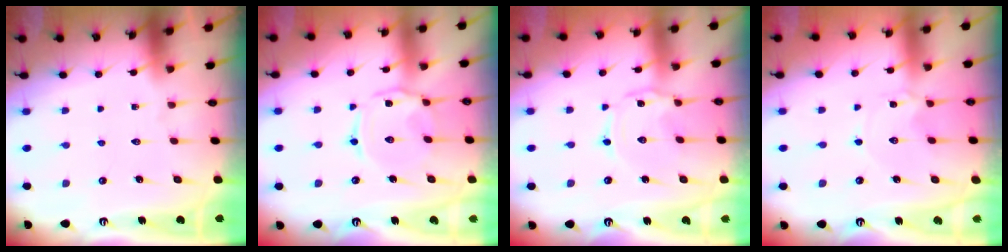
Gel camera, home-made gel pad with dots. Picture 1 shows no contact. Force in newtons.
{"total": 2.9, "press": 2.8, "slide": 0.4}
{"total": 1.5, "press": 1.5, "slide": 0.1}
{"total": 1.8, "press": 1.8, "slide": 0.3}